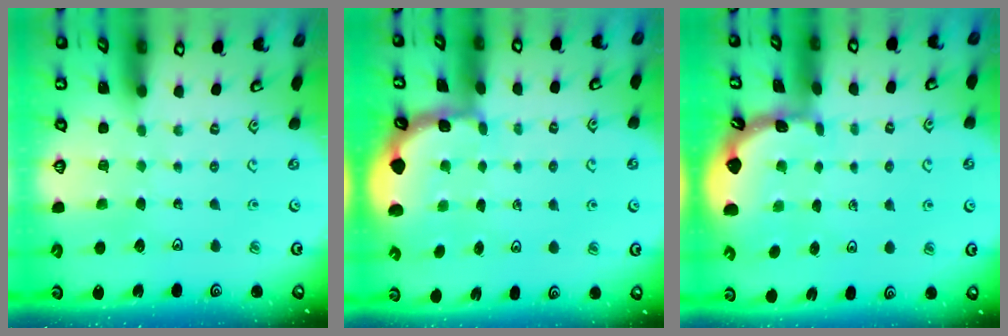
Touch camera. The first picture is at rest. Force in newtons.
{"total": 2.0, "press": 2.0, "slide": 0.3}
{"total": 1.7, "press": 1.7, "slide": 0.1}